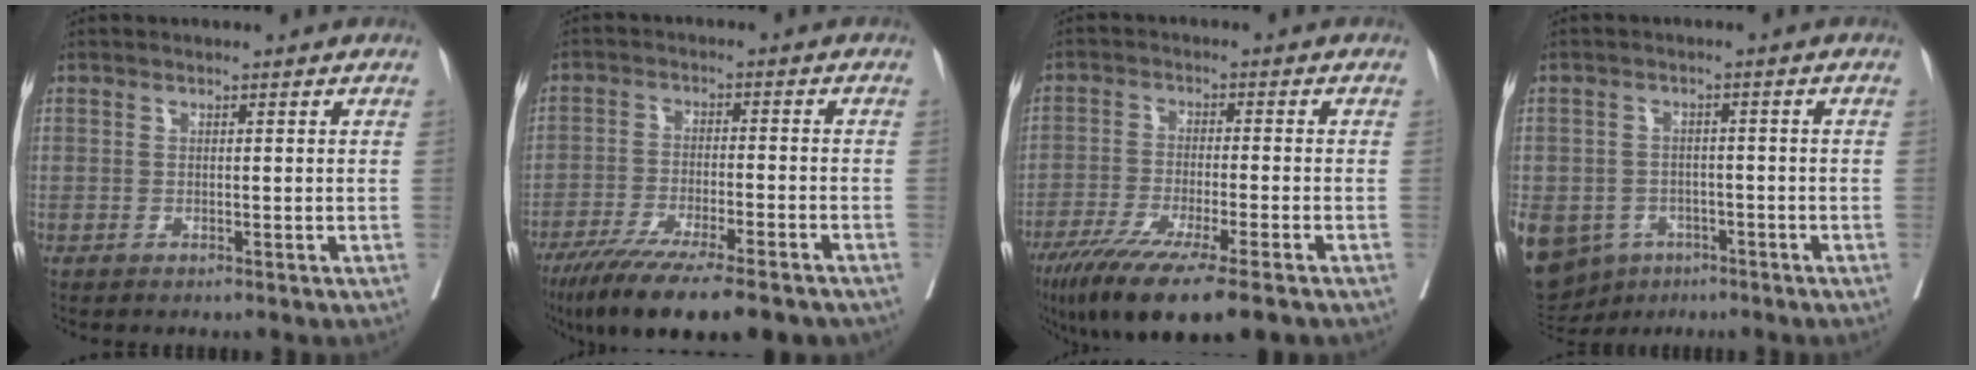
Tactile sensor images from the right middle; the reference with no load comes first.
{"total": 16.9, "force": [-13.0, 2.6, 10.5], "torque": [-0.148, -0.033, -0.202]}
{"total": 13.6, "force": [-9.5, 0.8, 9.7], "torque": [-0.163, -0.039, -0.154]}
{"total": 16.9, "force": [-8.0, 13.4, 6.5], "torque": [-0.196, -0.002, -0.106]}